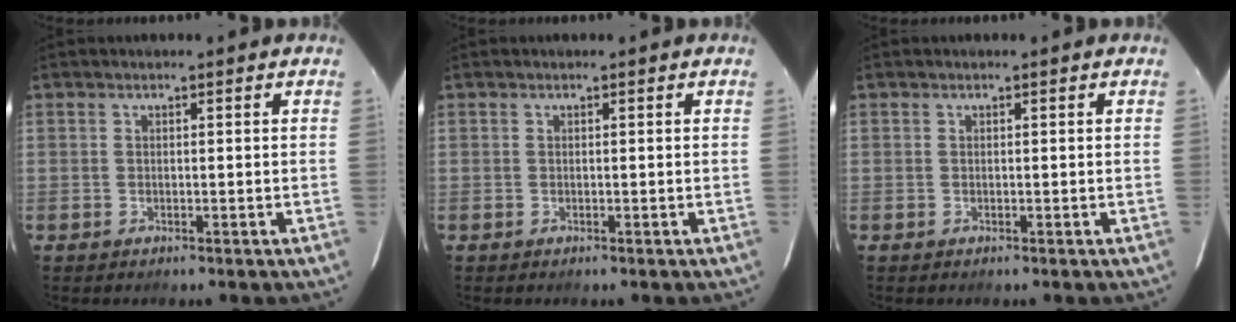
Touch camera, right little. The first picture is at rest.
{"total": 0.0}
{"total": 0.0}